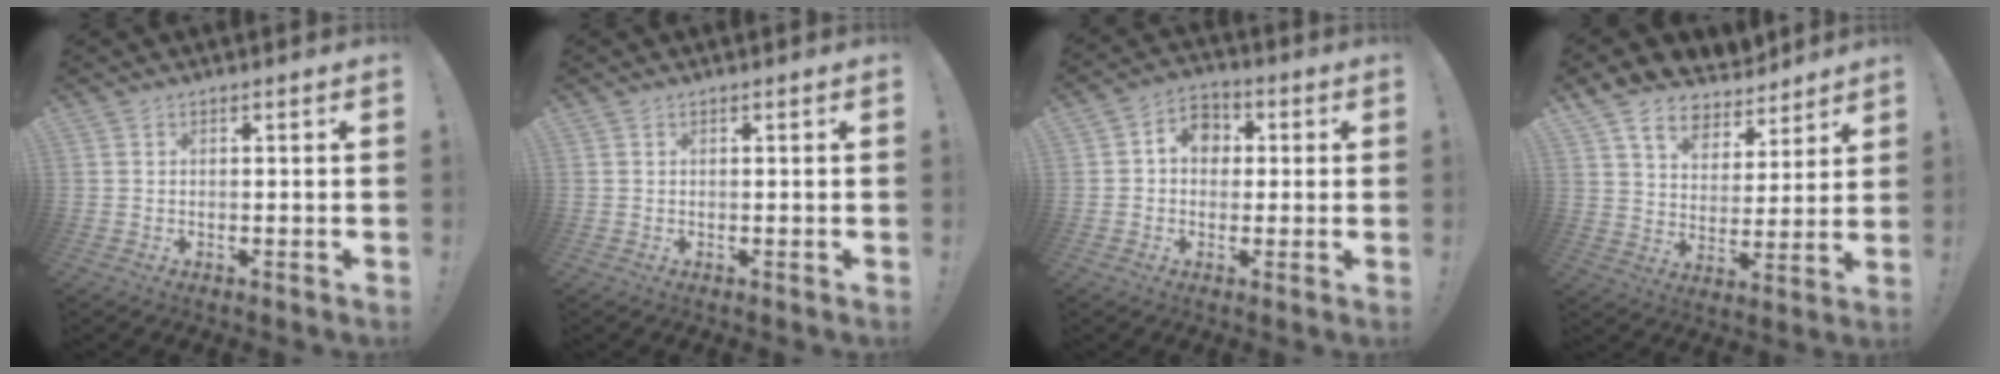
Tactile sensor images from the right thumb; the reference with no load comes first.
{"total": 0.0}
{"total": 7.7, "force": [1.1, 6.5, 4.0], "torque": [-0.055, 0.008, 0.023]}
{"total": 9.4, "force": [7.4, 5.3, 2.4], "torque": [-0.053, -0.057, 0.140]}